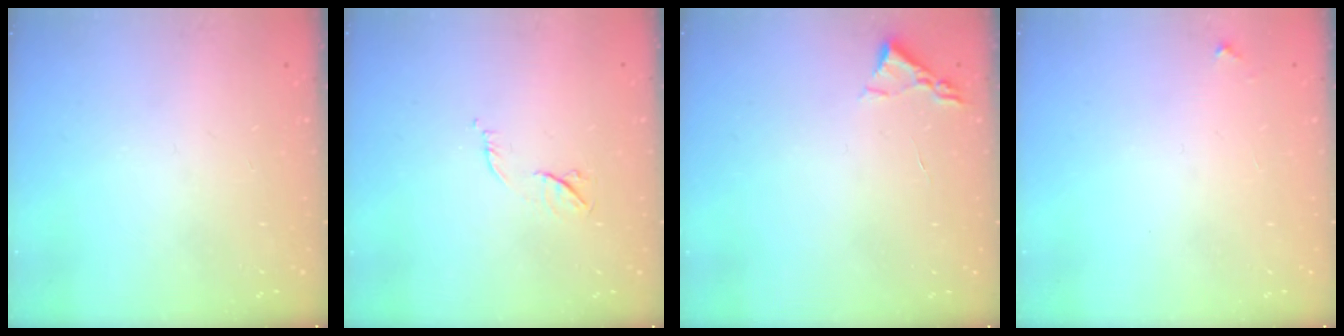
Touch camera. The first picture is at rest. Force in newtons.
{"total": 6.2, "press": 6.1, "slide": 1.1}
{"total": 2.2, "press": 2.2, "slide": 0.3}
{"total": 3.5, "press": 3.5, "slide": 0.3}